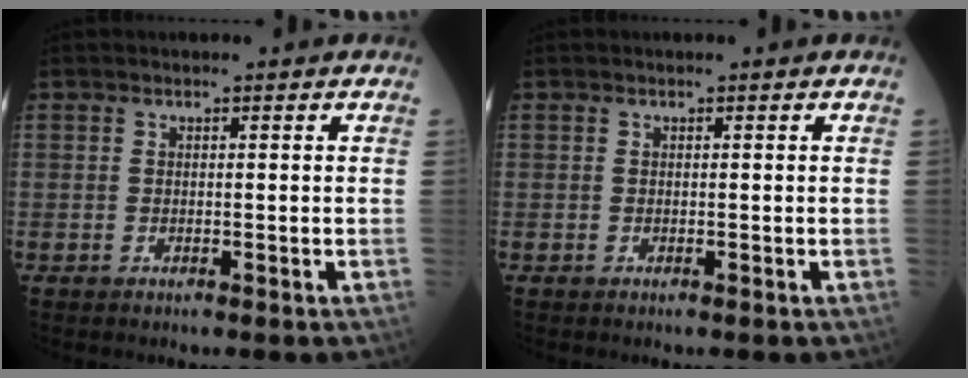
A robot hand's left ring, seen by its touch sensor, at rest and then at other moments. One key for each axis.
{"total": 0.0}